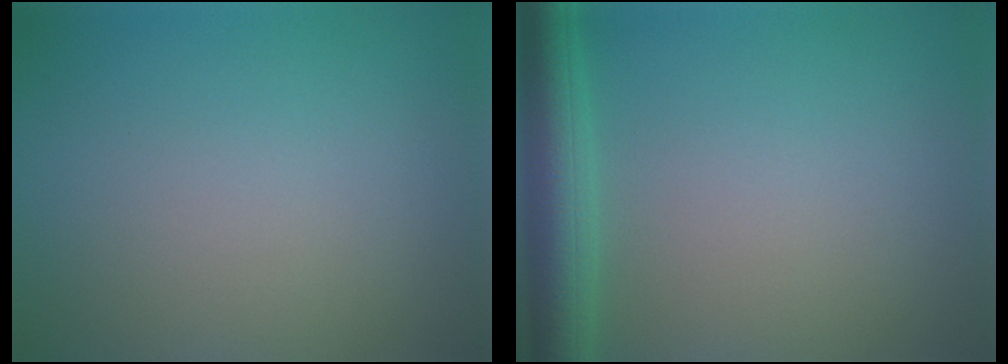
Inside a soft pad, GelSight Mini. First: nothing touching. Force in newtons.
{"total": 4.9, "press": 4.9, "slide": 0.2}